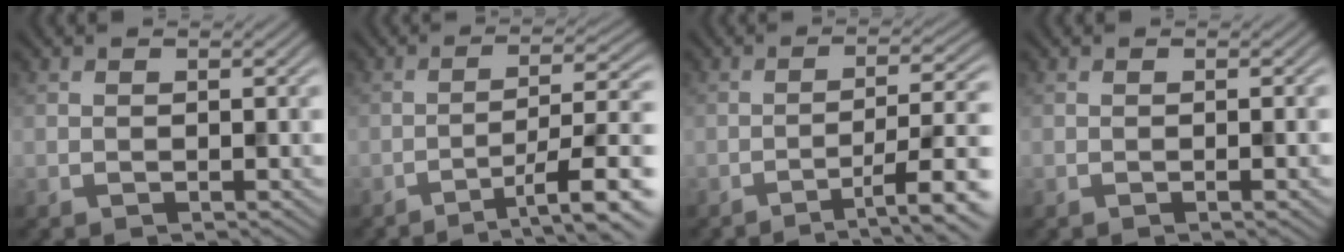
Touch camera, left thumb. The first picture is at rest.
{"total": 9.5, "force": [-5.3, 1.7, 7.7], "torque": [-0.122, 0.010, -0.073]}
{"total": 7.9, "force": [-4.1, 1.3, 6.6], "torque": [-0.102, 0.007, -0.060]}
{"total": 1.2, "force": [-0.3, 0.1, 1.2], "torque": [-0.016, 0.002, -0.005]}